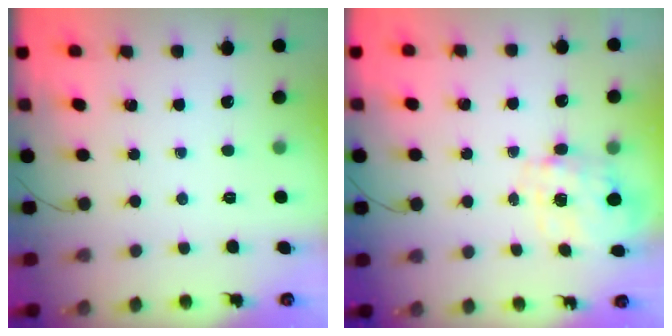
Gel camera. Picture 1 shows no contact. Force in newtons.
{"total": 3.8, "press": 3.7, "slide": 0.9}